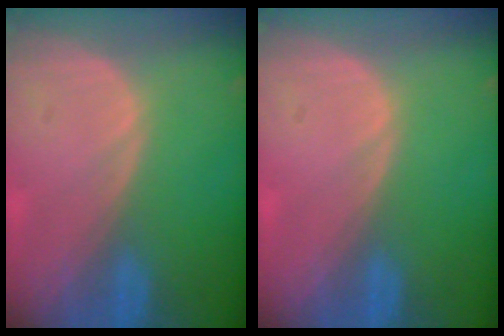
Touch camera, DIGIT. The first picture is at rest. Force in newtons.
{"total": 0.0}